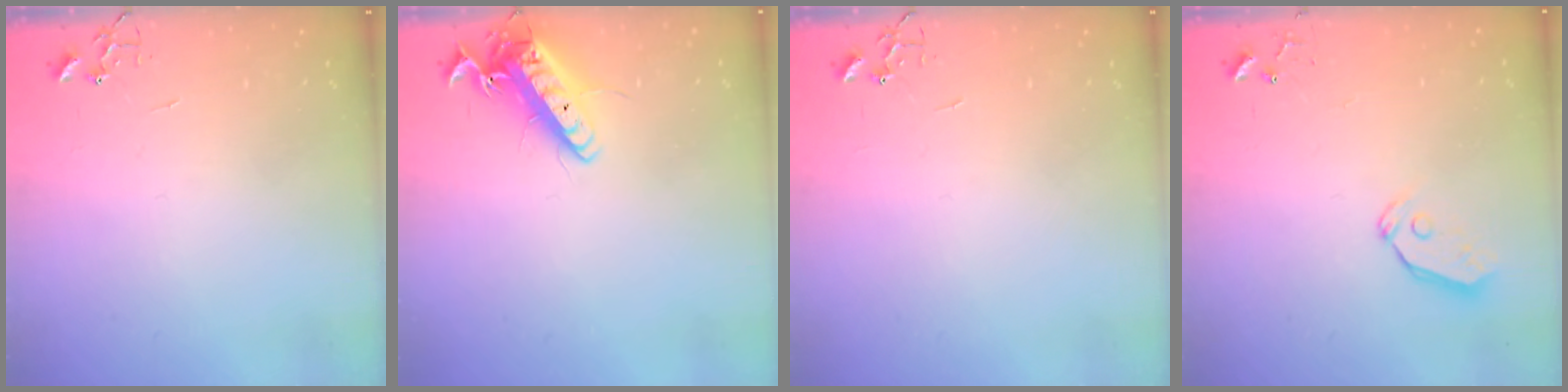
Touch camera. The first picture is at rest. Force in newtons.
{"total": 15.4, "press": 15.1, "slide": 2.8}
{"total": 0.0}
{"total": 4.8, "press": 4.8, "slide": 0.4}